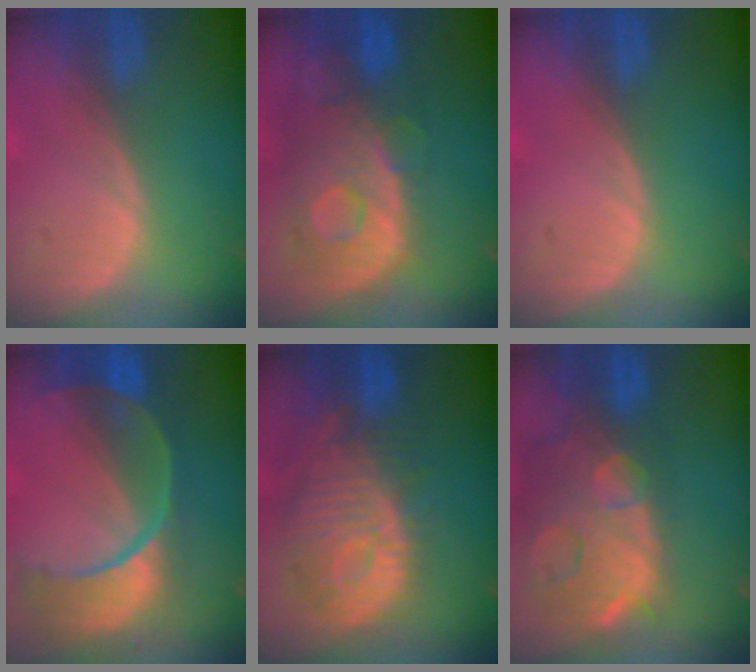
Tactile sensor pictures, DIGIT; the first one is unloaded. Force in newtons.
{"total": 11.3, "press": 9.7, "slide": 5.7}
{"total": 0.0}
{"total": 11.7, "press": 9.5, "slide": 6.8}
{"total": 12.4, "press": 11.2, "slide": 5.4}
{"total": 14.9, "press": 12.0, "slide": 8.9}